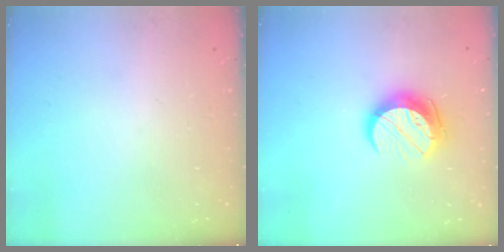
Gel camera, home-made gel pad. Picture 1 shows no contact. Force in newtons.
{"total": 11.1, "press": 11.1, "slide": 0.7}